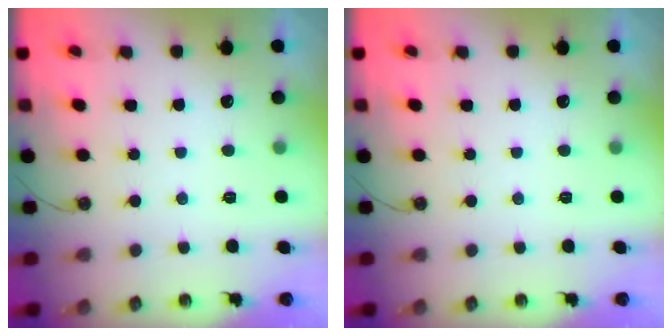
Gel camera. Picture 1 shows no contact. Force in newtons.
{"total": 0.0}